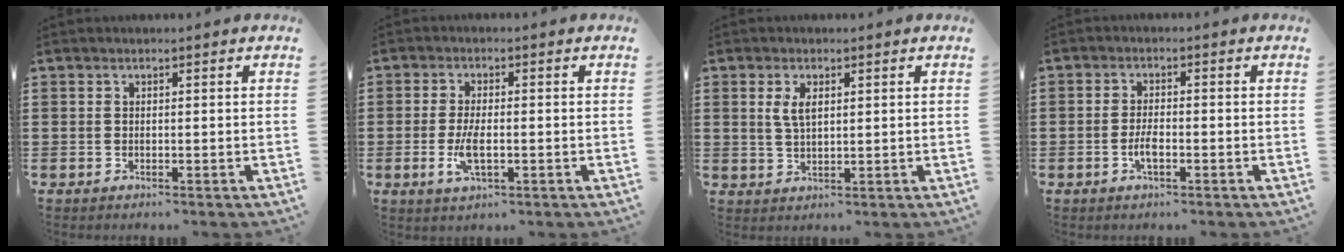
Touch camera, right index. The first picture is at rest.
{"total": 4.4, "force": [-0.9, 1.6, 4.0], "torque": [-0.088, -0.002, -0.021]}
{"total": 3.3, "force": [1.1, 1.4, 2.8], "torque": [-0.059, 0.006, 0.019]}
{"total": 2.7, "force": [-1.0, 1.0, 2.3], "torque": [-0.048, 0.000, -0.021]}